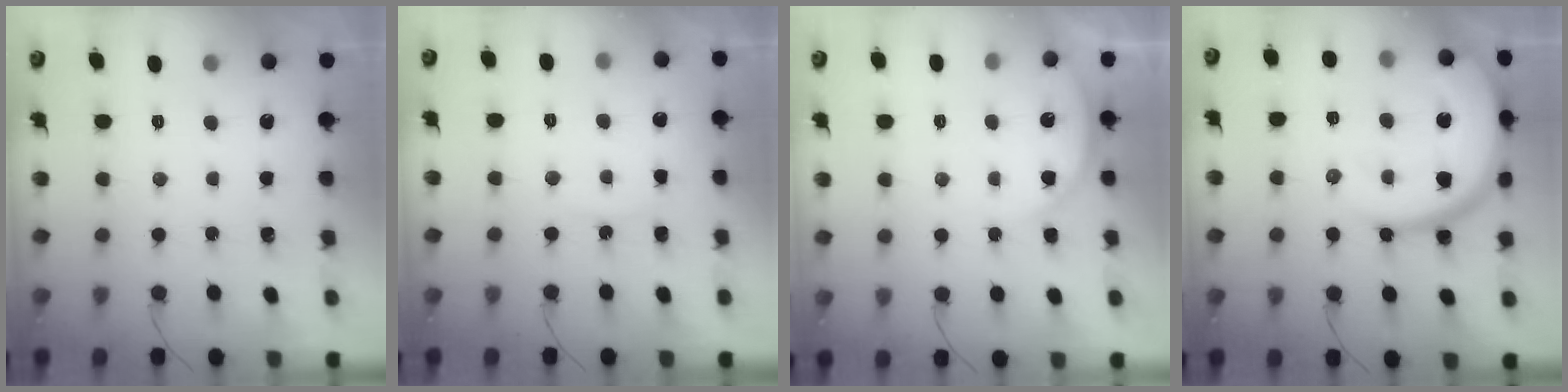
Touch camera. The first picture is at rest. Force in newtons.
{"total": 6.1, "press": 6.1, "slide": 0.6}
{"total": 5.8, "press": 5.8, "slide": 0.6}
{"total": 21.4, "press": 21.2, "slide": 2.9}